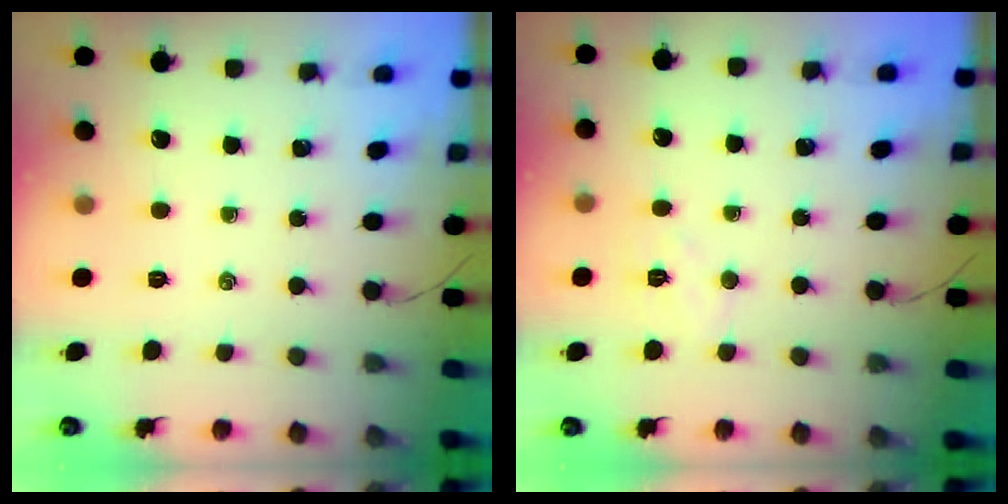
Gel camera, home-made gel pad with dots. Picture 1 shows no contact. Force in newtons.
{"total": 4.5, "press": 4.4, "slide": 0.8}